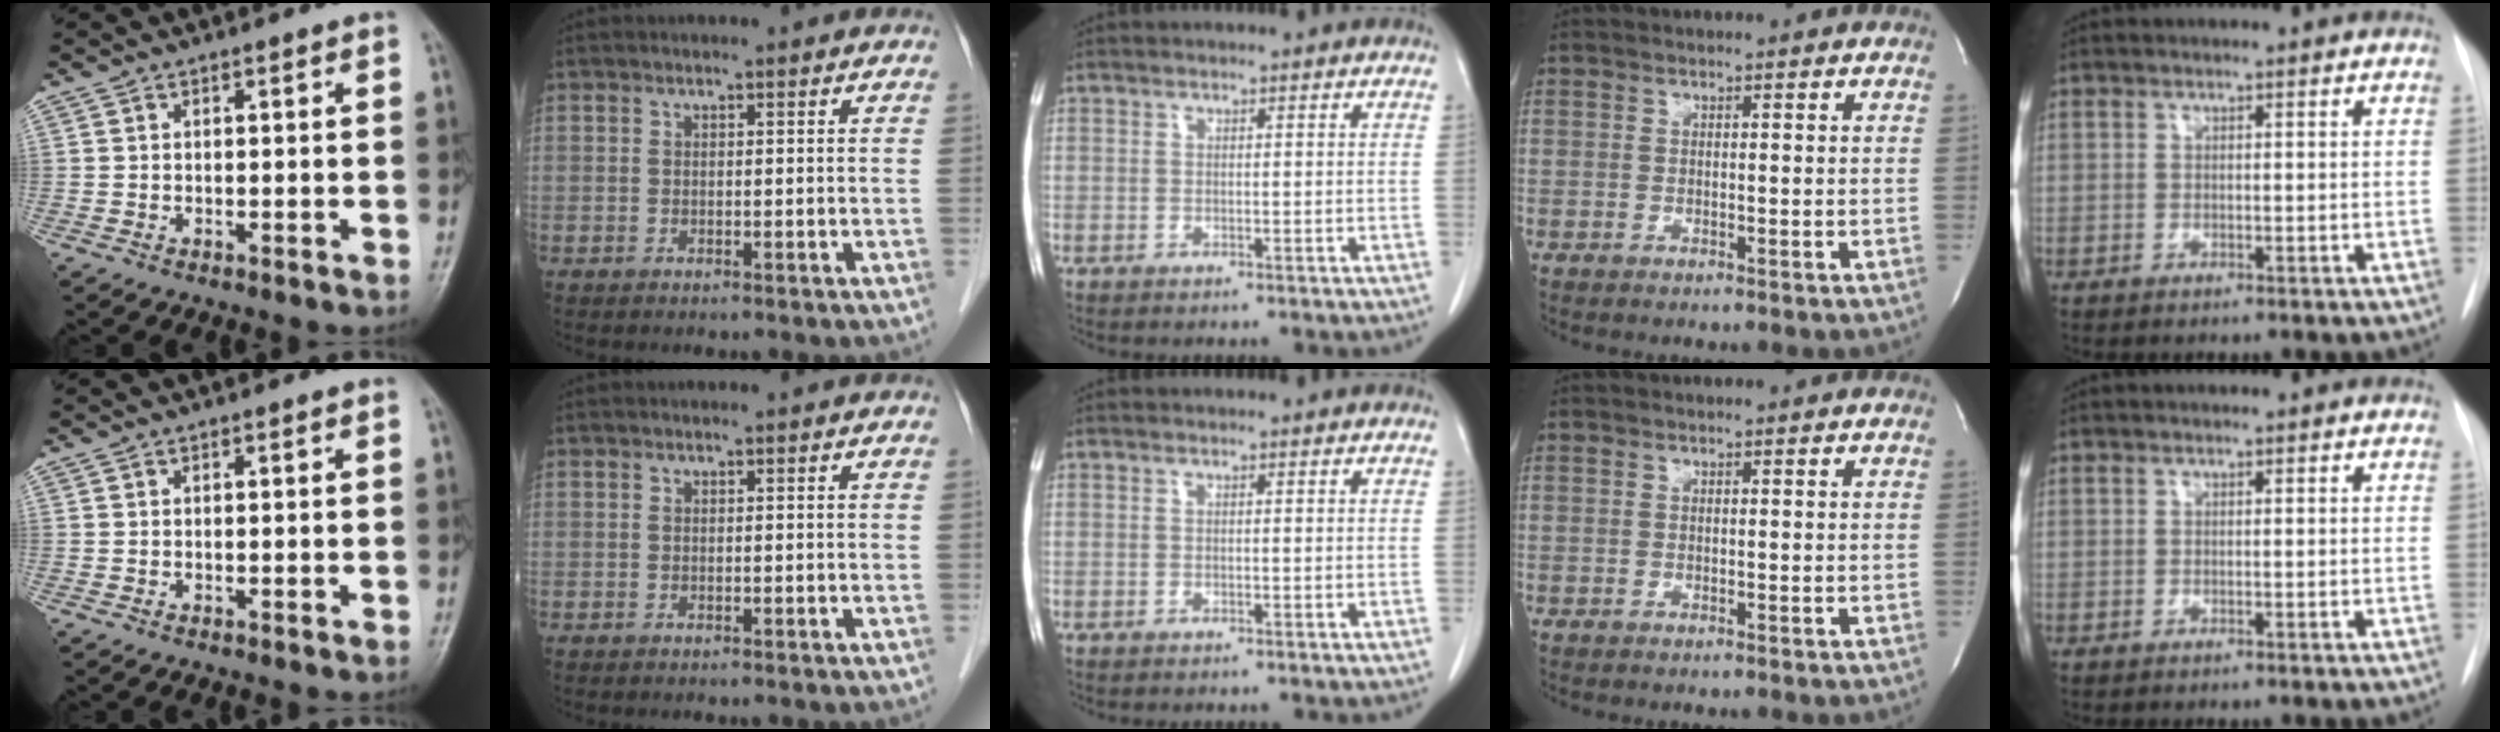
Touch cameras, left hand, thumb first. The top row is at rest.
{}